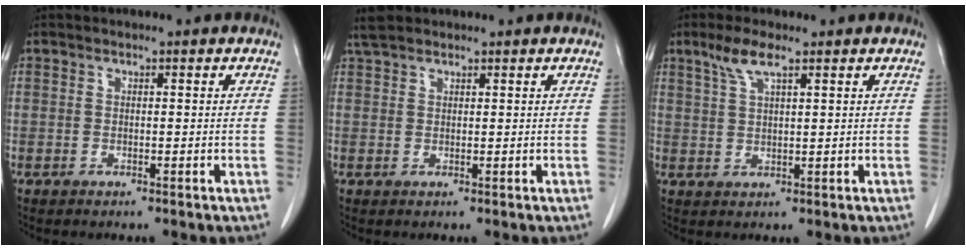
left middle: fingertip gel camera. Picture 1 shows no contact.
{"total": 2.7, "force": [2.4, 0.9, 1.0], "torque": [-0.023, 0.012, 0.045]}
{"total": 4.2, "force": [2.7, 0.6, 3.1], "torque": [-0.073, 0.007, 0.058]}